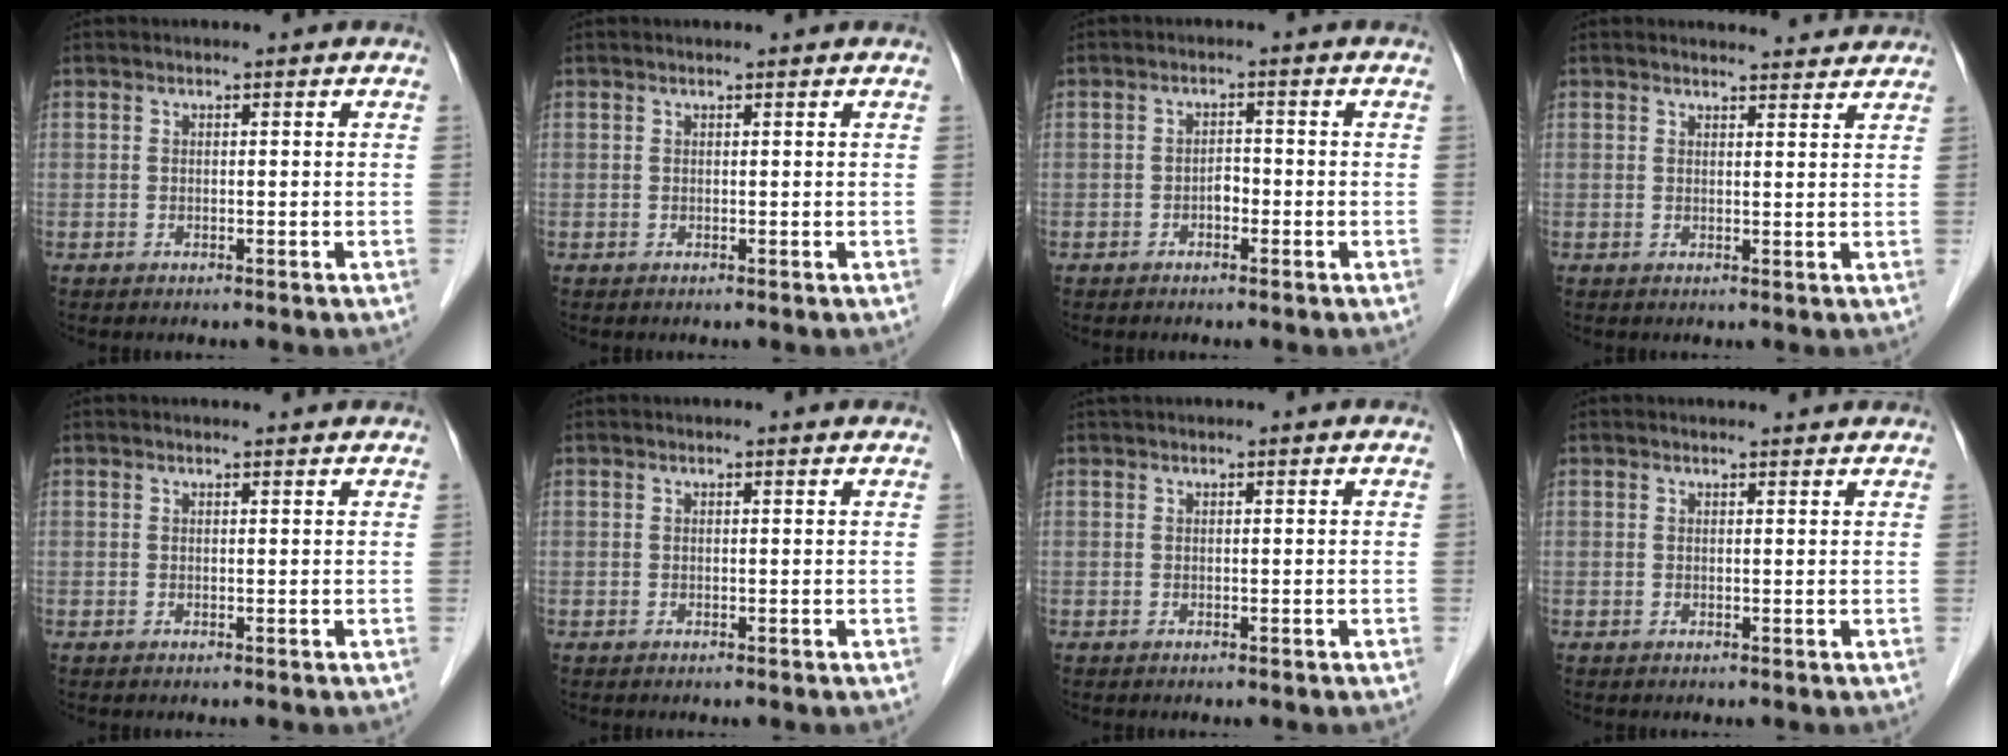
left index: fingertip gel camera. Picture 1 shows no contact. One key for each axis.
{"total": 0.8, "fx": 0.7, "fy": 0.0, "fz": 0.3, "tx": -0.008, "ty": 0.006, "tz": 0.010}
{"total": 1.6, "fx": -0.8, "fy": 0.8, "fz": 1.1, "tx": -0.014, "ty": 0.004, "tz": -0.017}
{"total": 4.8, "fx": 4.7, "fy": 0.8, "fz": 0.5, "tx": -0.008, "ty": 0.004, "tz": 0.046}
{"total": 2.3, "fx": 2.2, "fy": 0.2, "fz": 0.5, "tx": -0.011, "ty": 0.007, "tz": 0.025}
{"total": 1.2, "fx": 1.1, "fy": 0.1, "fz": 0.2, "tx": -0.013, "ty": 0.004, "tz": 0.011}
{"total": 1.9, "fx": 1.7, "fy": 0.0, "fz": 0.7, "tx": -0.009, "ty": 0.025, "tz": 0.029}
{"total": 2.8, "fx": 2.7, "fy": 0.3, "fz": 0.5, "tx": -0.014, "ty": 0.006, "tz": 0.029}